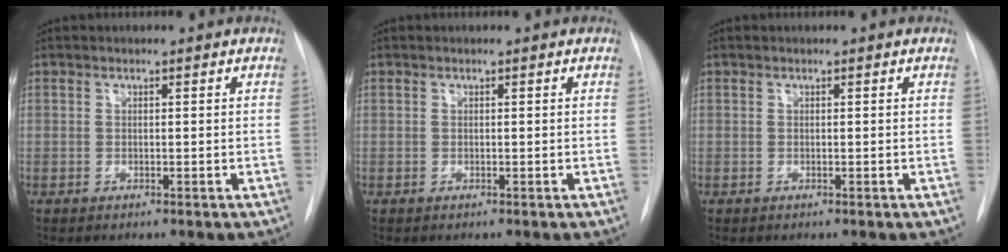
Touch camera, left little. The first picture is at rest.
{"total": 0.0}
{"total": 0.0}